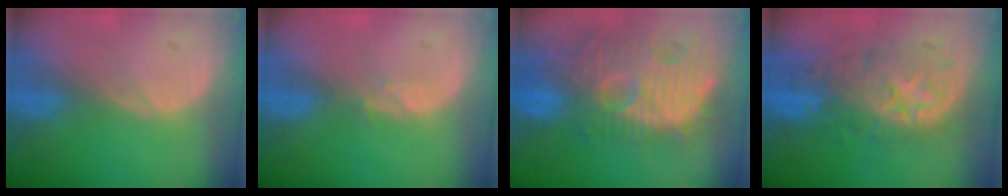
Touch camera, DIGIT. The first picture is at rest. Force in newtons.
{"total": 0.8, "press": 0.8, "slide": 0.3}
{"total": 13.4, "press": 12.4, "slide": 5.0}
{"total": 9.5, "press": 9.0, "slide": 3.1}